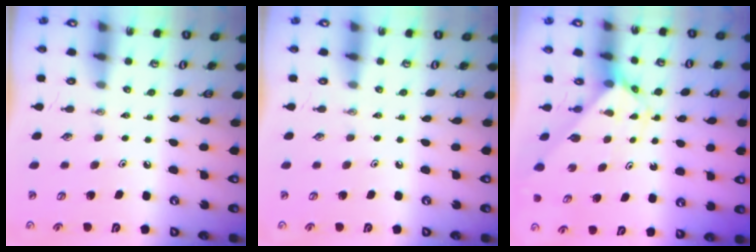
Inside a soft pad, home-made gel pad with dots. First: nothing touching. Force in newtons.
{"total": 0.0}
{"total": 2.9, "press": 2.9, "slide": 0.2}